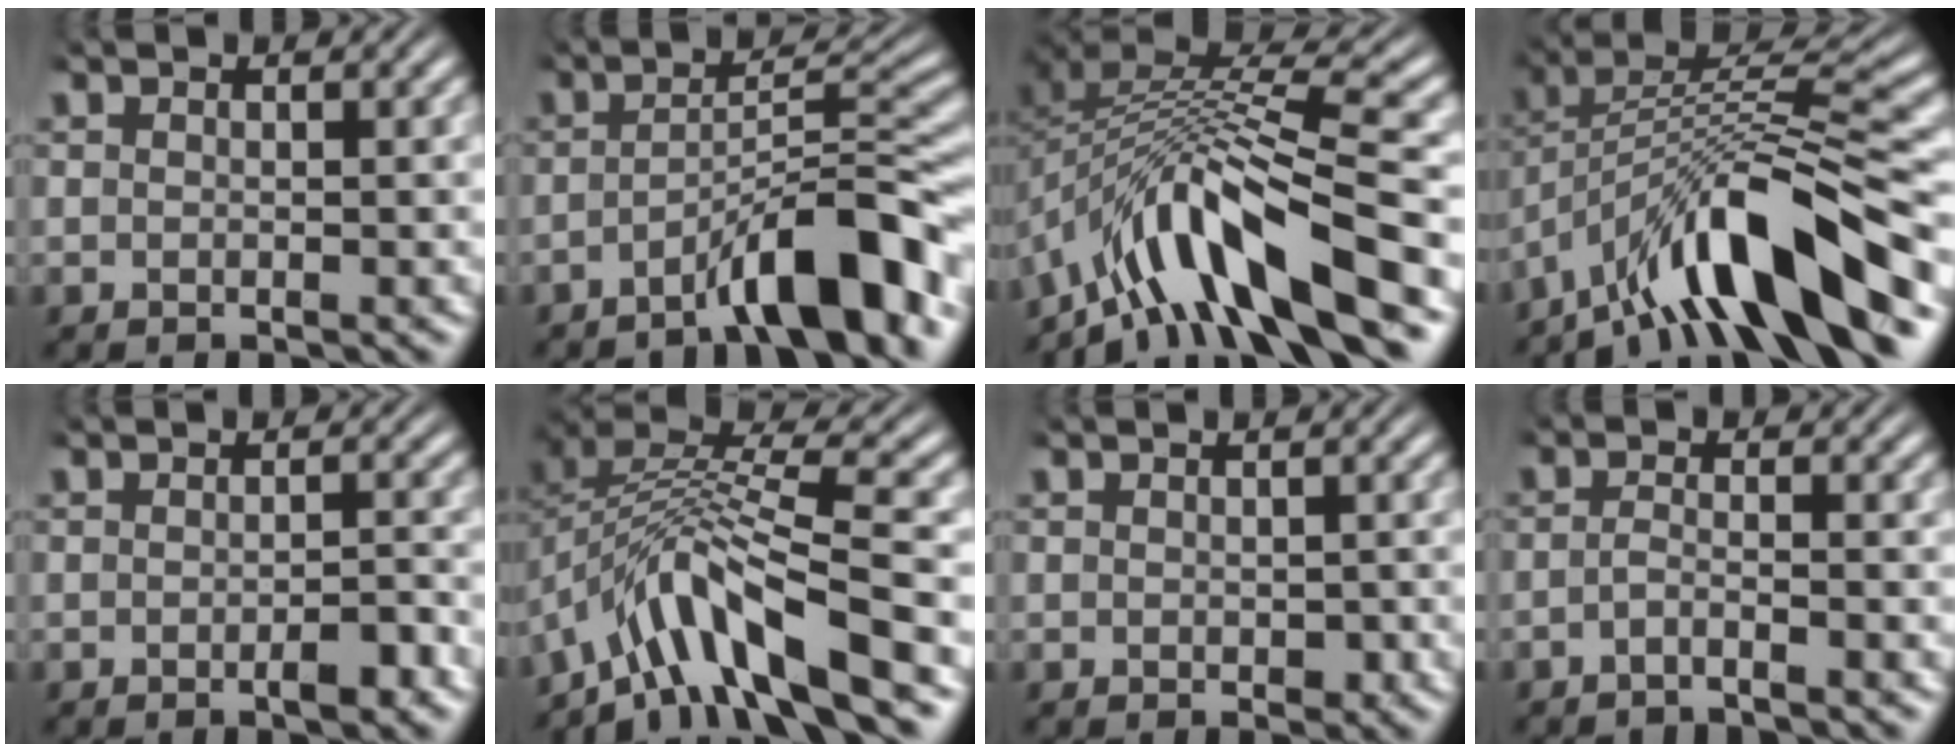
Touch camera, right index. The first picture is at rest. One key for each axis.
{"total": 6.5, "fx": -3.8, "fy": 0.9, "fz": 5.2, "tx": -0.084, "ty": -0.006, "tz": -0.053}
{"total": 8.8, "fx": -3.8, "fy": 3.5, "fz": 7.1, "tx": -0.135, "ty": -0.012, "tz": -0.050}
{"total": 8.5, "fx": -3.7, "fy": 3.1, "fz": 7.1, "tx": -0.123, "ty": -0.009, "tz": -0.050}
{"total": 1.5, "fx": -1.1, "fy": 0.2, "fz": 1.1, "tx": -0.015, "ty": 0.006, "tz": -0.023}
{"total": 7.3, "fx": -2.9, "fy": 3.3, "fz": 5.8, "tx": -0.127, "ty": -0.020, "tz": -0.039}
{"total": 0.6, "fx": -0.2, "fy": 0.4, "fz": 0.3, "tx": -0.007, "ty": -0.009, "tz": 0.002}
{"total": 2.0, "fx": -1.7, "fy": -0.2, "fz": 1.1, "tx": -0.032, "ty": -0.013, "tz": -0.027}